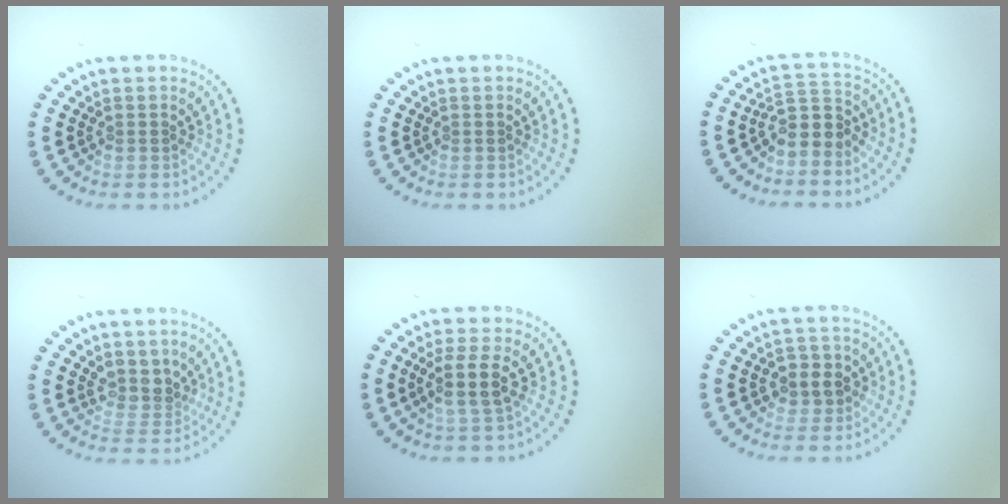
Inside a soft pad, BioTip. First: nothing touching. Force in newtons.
{"total": 0.0}
{"total": 2.8, "press": 2.2, "slide": 1.7}
{"total": 2.5, "press": 2.0, "slide": 1.5}
{"total": 2.8, "press": 2.4, "slide": 1.5}
{"total": 2.3, "press": 2.2, "slide": 0.7}